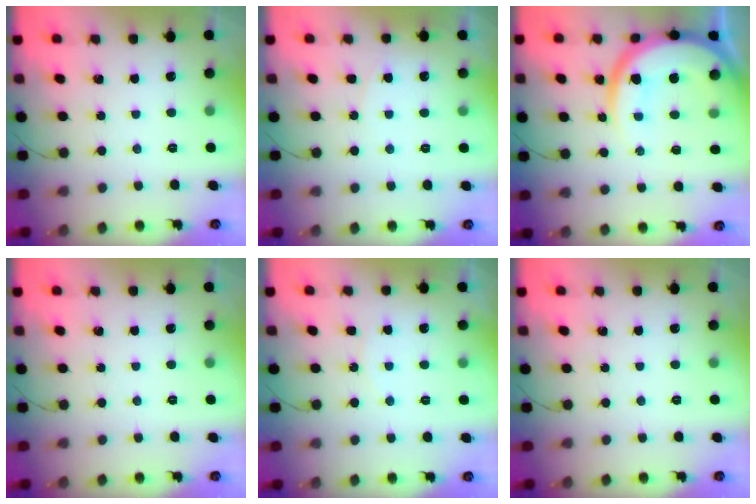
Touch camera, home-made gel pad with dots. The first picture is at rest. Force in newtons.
{"total": 3.3, "press": 3.3, "slide": 0.5}
{"total": 16.2, "press": 16.1, "slide": 1.8}
{"total": 0.0}
{"total": 4.5, "press": 4.4, "slide": 0.4}
{"total": 0.0}